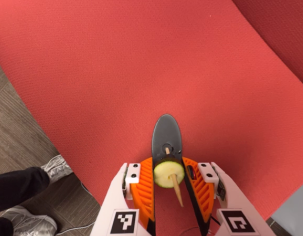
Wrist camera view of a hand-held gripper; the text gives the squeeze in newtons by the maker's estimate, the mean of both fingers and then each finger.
{"total": 7.5, "left": 8.1, "right": 6.8}